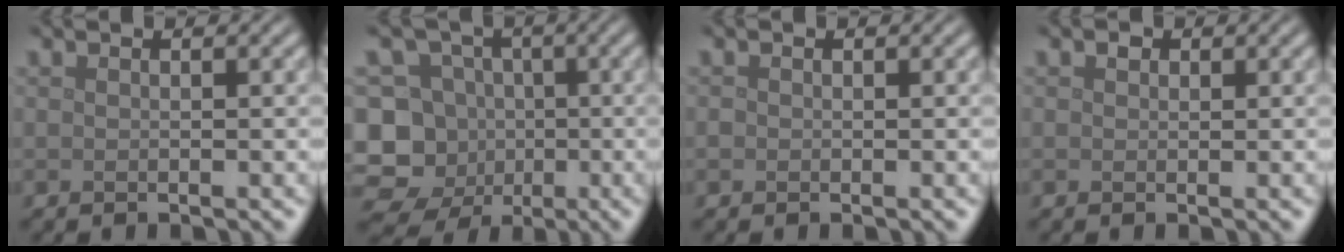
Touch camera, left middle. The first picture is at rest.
{"total": 12.1, "force": [-3.9, 10.9, 3.6], "torque": [-0.079, -0.001, -0.083]}
{"total": 0.5, "force": [-0.1, 0.5, 0.1], "torque": [0.001, -0.003, -0.004]}
{"total": 0.6, "force": [0.3, 0.5, 0.3], "torque": [-0.002, -0.002, 0.002]}